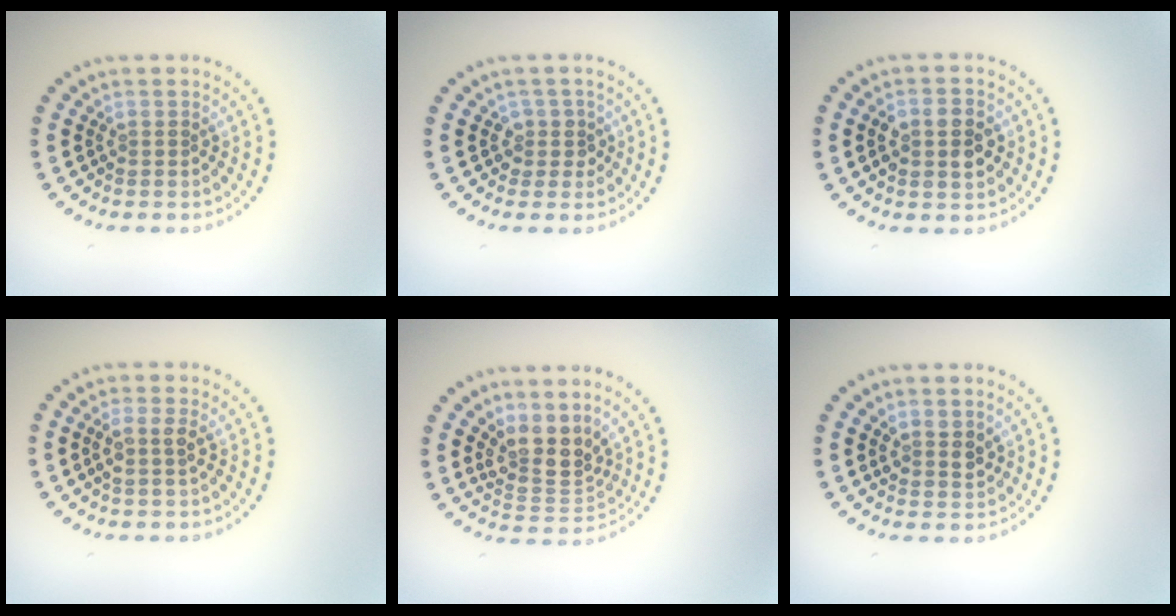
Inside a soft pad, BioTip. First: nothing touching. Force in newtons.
{"total": 1.7, "press": 1.3, "slide": 1.0}
{"total": 3.8, "press": 3.8, "slide": 0.4}
{"total": 1.9, "press": 1.7, "slide": 0.9}
{"total": 3.8, "press": 2.9, "slide": 2.5}
{"total": 1.8, "press": 1.6, "slide": 0.9}